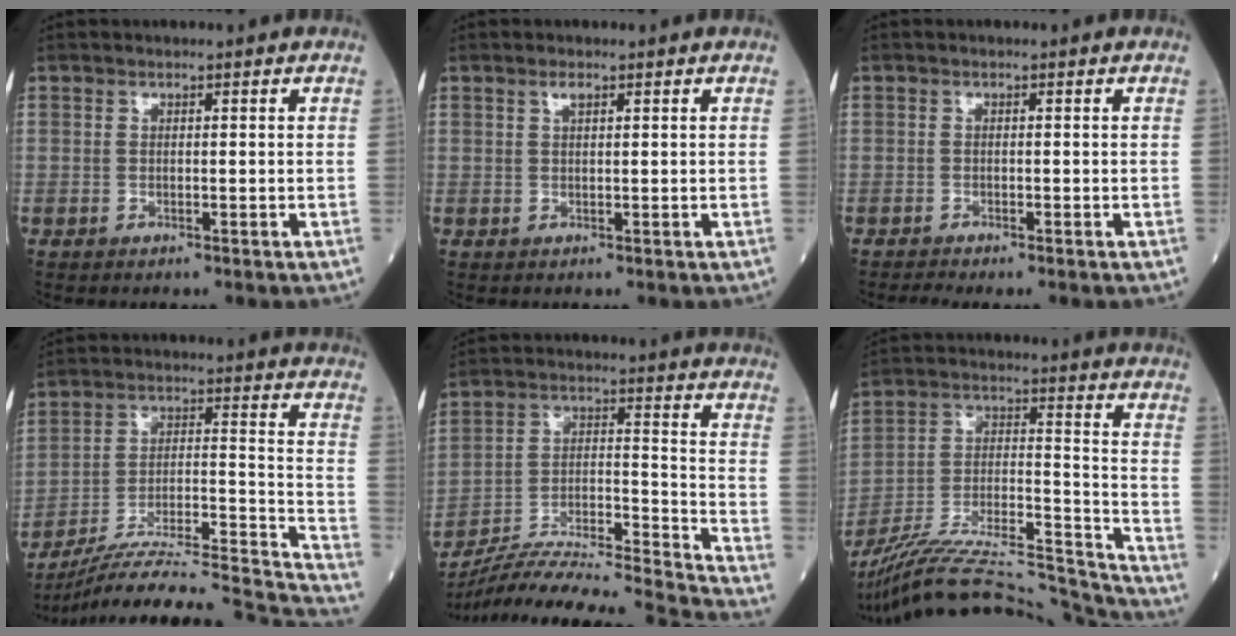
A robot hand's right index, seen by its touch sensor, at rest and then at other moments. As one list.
[{"total": 1.0, "force": [0.7, 0.2, 0.7], "torque": [-0.013, 0.007, 0.015]}, {"total": 1.1, "force": [-1.0, -0.2, 0.4], "torque": [-0.016, -0.003, -0.022]}, {"total": 29.3, "force": [-27.7, -0.1, 9.6], "torque": [-0.097, -0.003, -0.401]}, {"total": 21.8, "force": [-20.6, -2.2, 6.7], "torque": [-0.124, -0.007, -0.335]}, {"total": 26.0, "force": [-24.6, 1.0, 8.3], "torque": [-0.143, -0.002, -0.393]}]